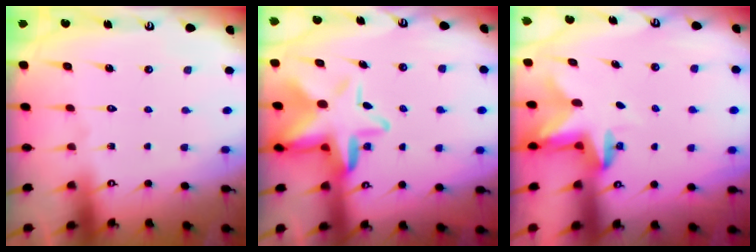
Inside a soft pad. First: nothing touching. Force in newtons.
{"total": 11.3, "press": 11.1, "slide": 2.2}
{"total": 2.8, "press": 2.7, "slide": 0.5}